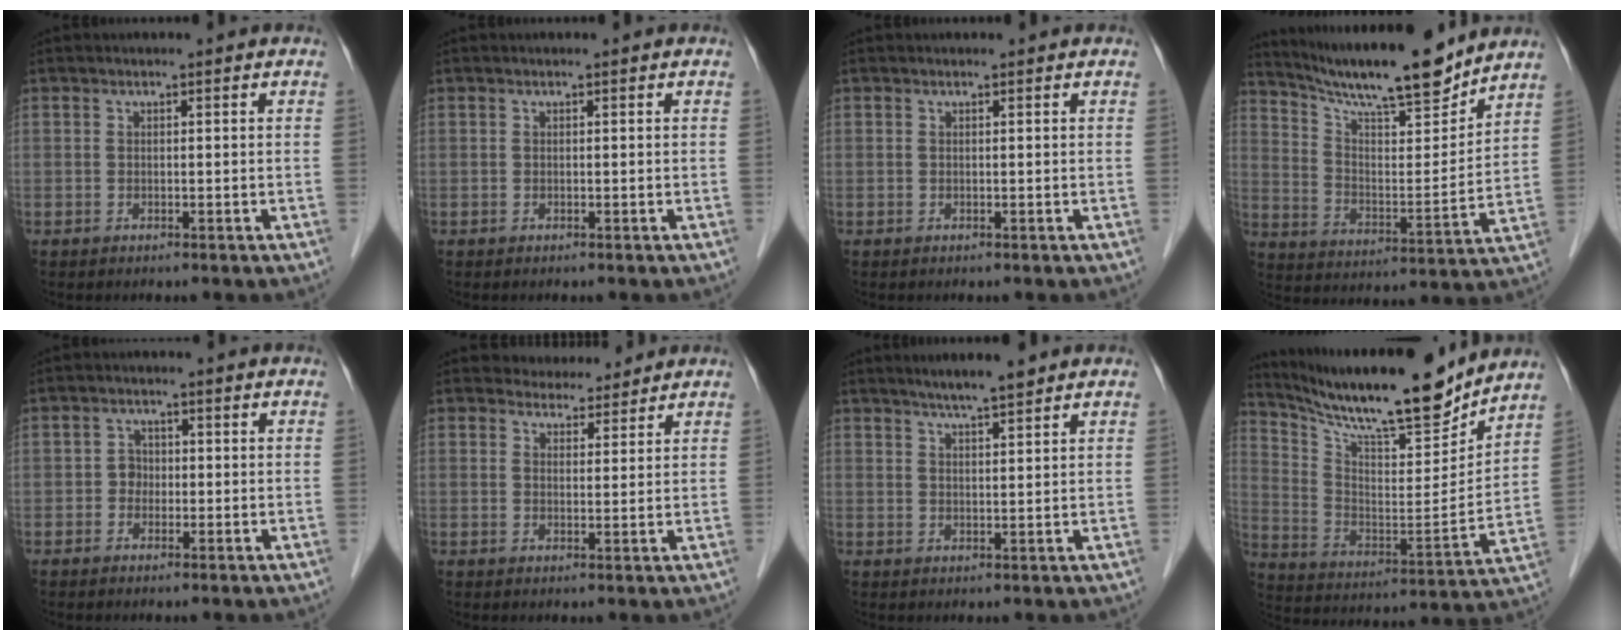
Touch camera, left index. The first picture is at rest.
{"total": 0.0}
{"total": 0.0}
{"total": 17.1, "force": [15.3, 1.5, 7.5], "torque": [-0.134, -0.008, 0.251]}
{"total": 2.1, "force": [-0.5, 1.9, 0.8], "torque": [-0.008, 0.007, -0.012]}
{"total": 4.5, "force": [4.2, 1.5, 0.2], "torque": [-0.001, 0.004, 0.059]}
{"total": 5.1, "force": [4.1, 0.2, 2.9], "torque": [-0.051, 0.011, 0.070]}
{"total": 20.9, "force": [18.4, 2.6, 9.5], "torque": [-0.177, -0.018, 0.299]}